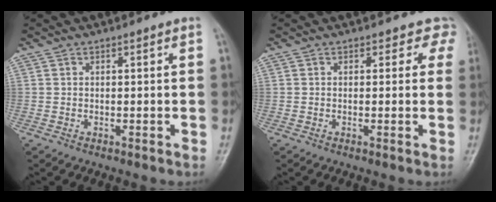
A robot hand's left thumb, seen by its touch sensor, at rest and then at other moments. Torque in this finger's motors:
{"motor_torque": [-0.04, 0.15, -0.02, -0.08, 0.01]}